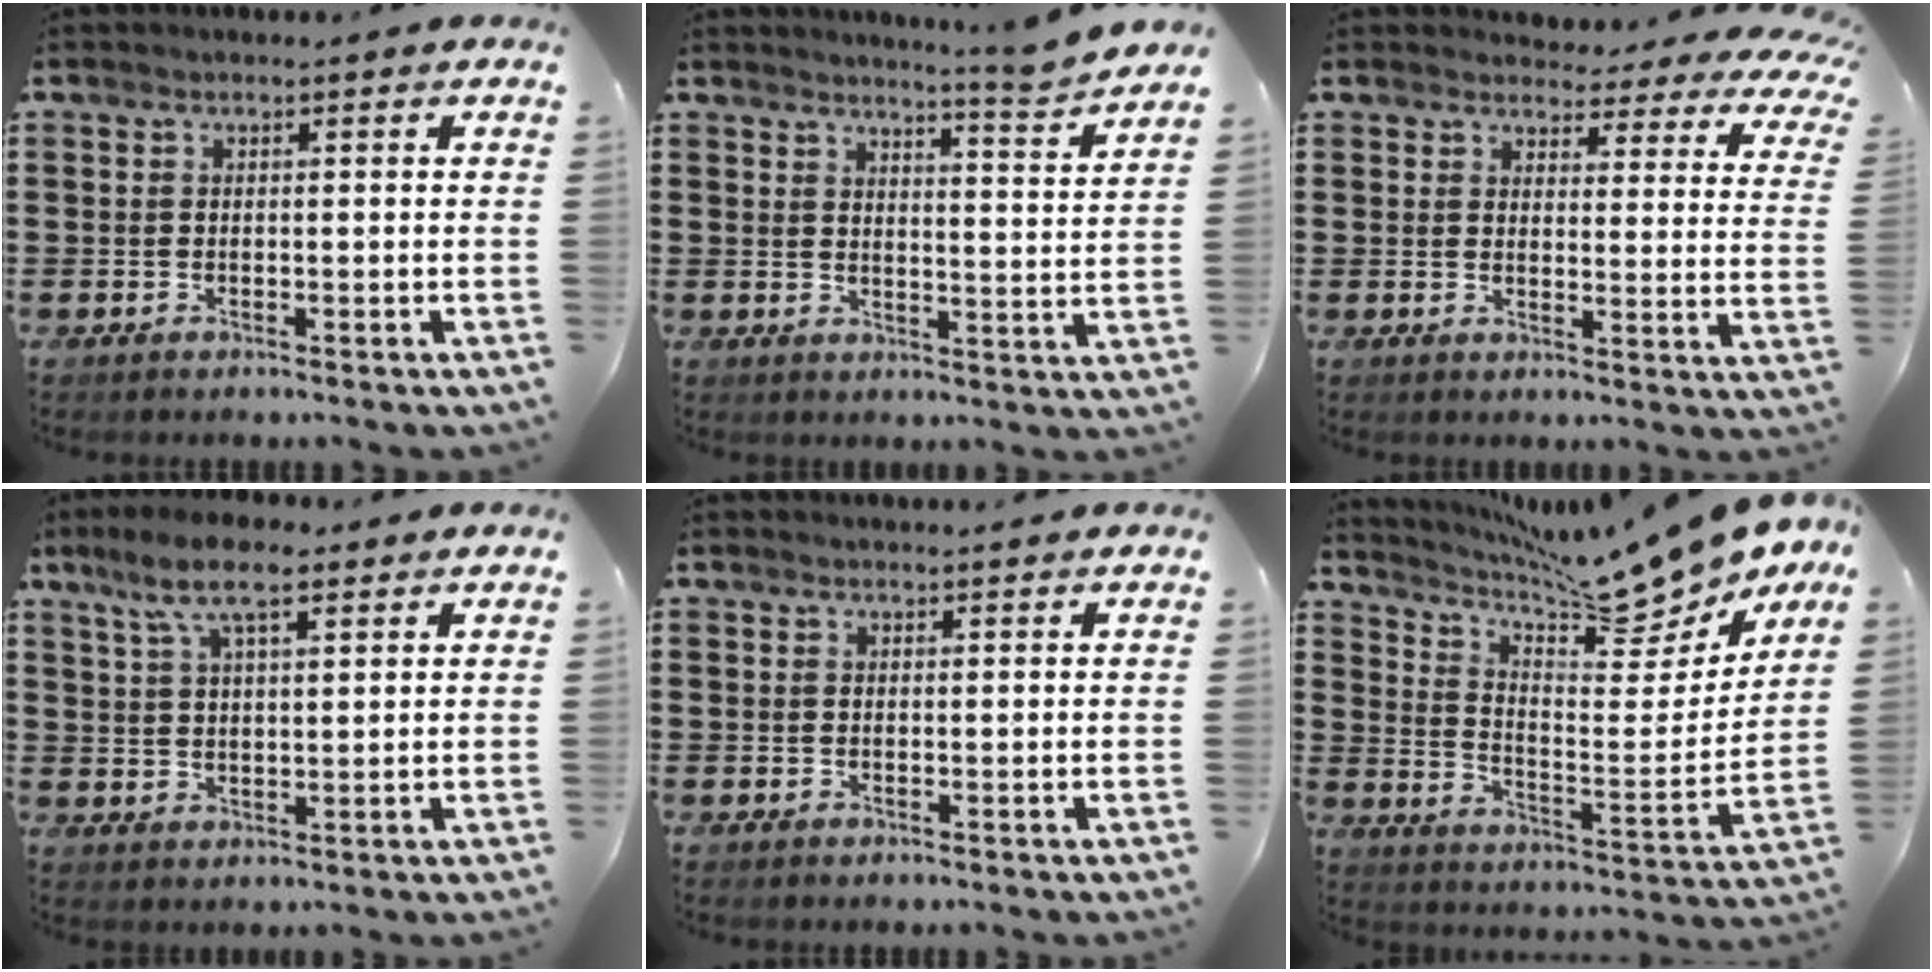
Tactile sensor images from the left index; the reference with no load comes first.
{"total": 5.5, "force": [5.1, -1.3, 1.5], "torque": [-0.033, -0.043, 0.083]}
{"total": 3.9, "force": [3.7, 0.7, 1.0], "torque": [-0.031, -0.028, 0.061]}
{"total": 8.4, "force": [5.7, 2.6, 5.7], "torque": [-0.124, 0.003, 0.102]}
{"total": 1.1, "force": [1.0, 0.0, 0.2], "torque": [-0.005, -0.001, 0.021]}
{"total": 13.4, "force": [12.1, 1.5, 5.4], "torque": [-0.099, -0.096, 0.201]}